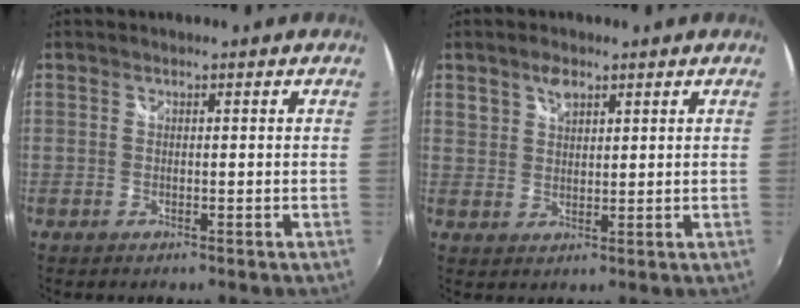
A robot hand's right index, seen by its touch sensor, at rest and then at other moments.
{"total": 3.7, "force": [2.4, 2.2, 1.8], "torque": [-0.027, 0.006, 0.044]}